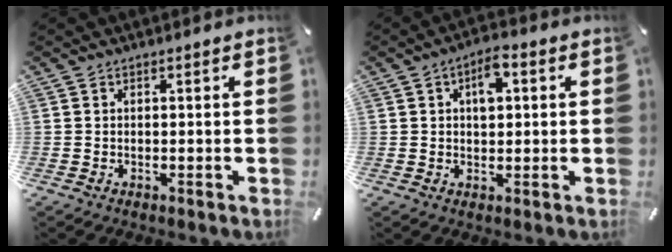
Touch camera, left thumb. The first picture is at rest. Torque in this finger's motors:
{"motor_torque": [0.25, -0.14, 0.31, 0.27, 0.05]}